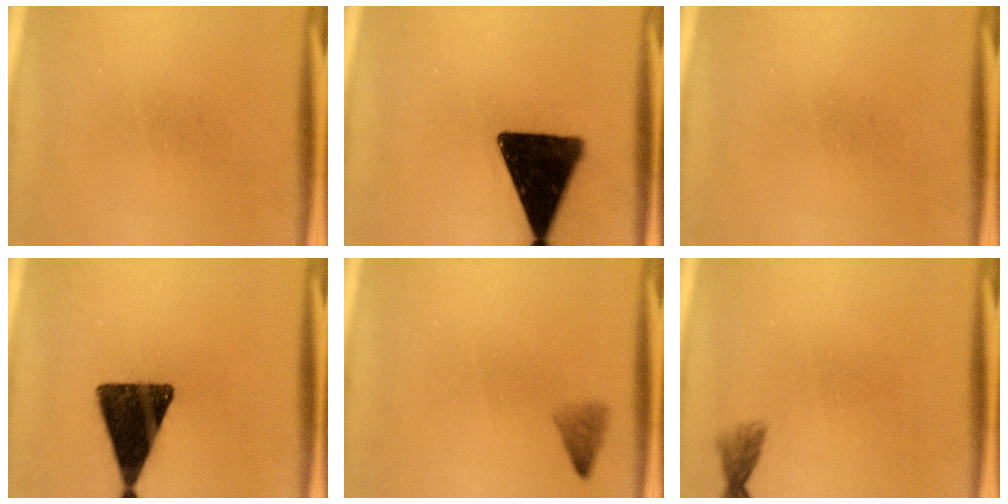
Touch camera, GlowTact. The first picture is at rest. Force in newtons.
{"total": 17.4}
{"total": 0.0}
{"total": 14.9}
{"total": 1.6}
{"total": 1.5}